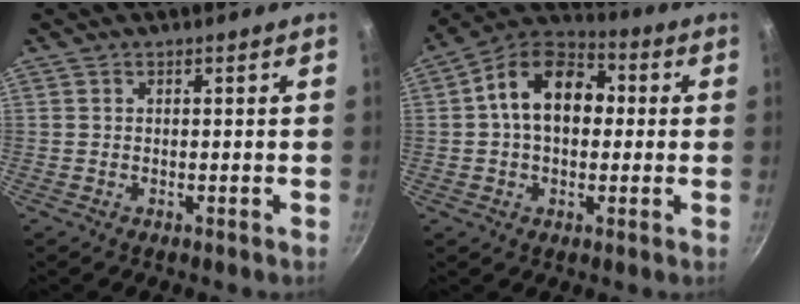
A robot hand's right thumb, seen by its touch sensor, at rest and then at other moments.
{"total": 14.5, "force": [1.6, 10.0, 10.4], "torque": [-0.130, 0.033, 0.004]}